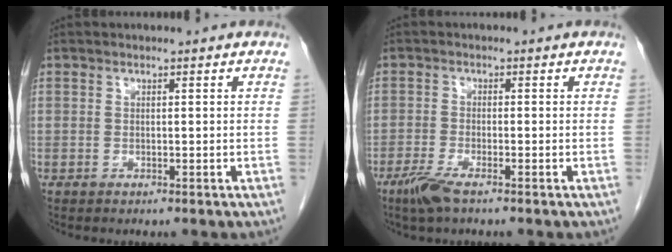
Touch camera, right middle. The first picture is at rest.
{"total": 3.6, "force": [-2.5, 0.5, 2.5], "torque": [-0.059, -0.008, -0.052]}